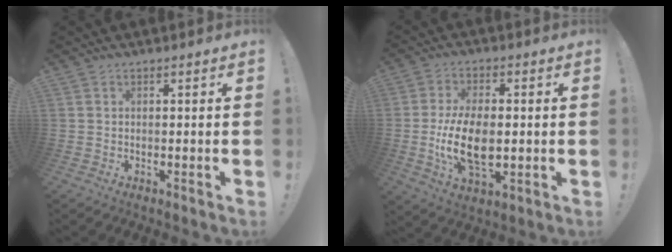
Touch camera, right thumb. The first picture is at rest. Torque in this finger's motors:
{"motor_torque": [2.03, 1.90, 1.38, -0.17, 0.15]}